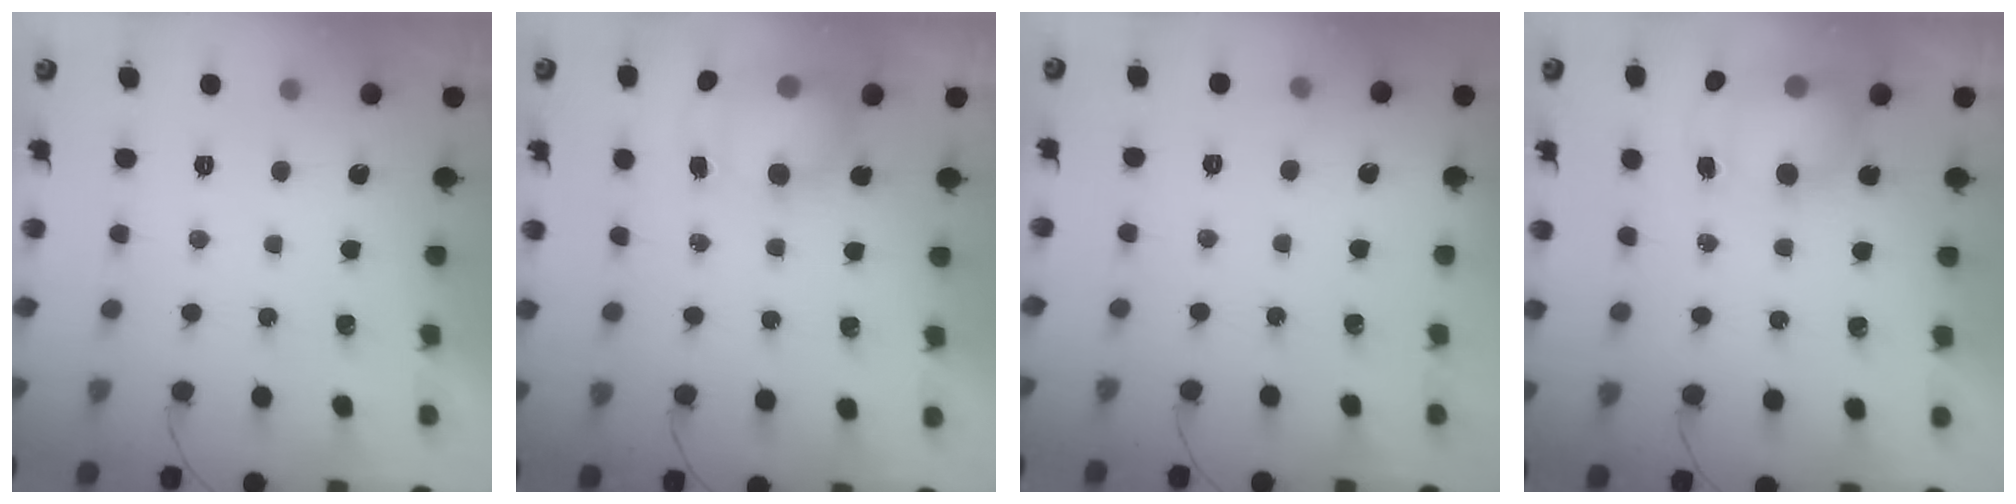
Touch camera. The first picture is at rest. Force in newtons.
{"total": 11.3, "press": 8.7, "slide": 7.1}
{"total": 3.9, "press": 2.7, "slide": 2.8}
{"total": 8.0, "press": 7.9, "slide": 1.3}